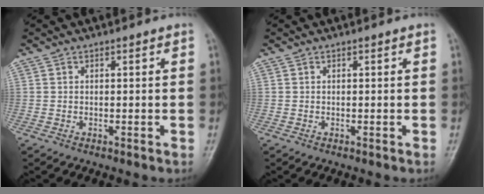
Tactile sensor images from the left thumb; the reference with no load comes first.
{"total": 0.0}